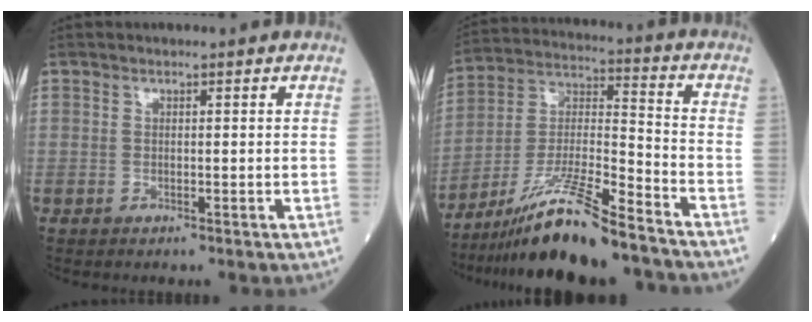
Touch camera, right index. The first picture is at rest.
{"total": 15.7, "force": [-12.5, 0.7, 9.3], "torque": [-0.179, -0.013, -0.225]}